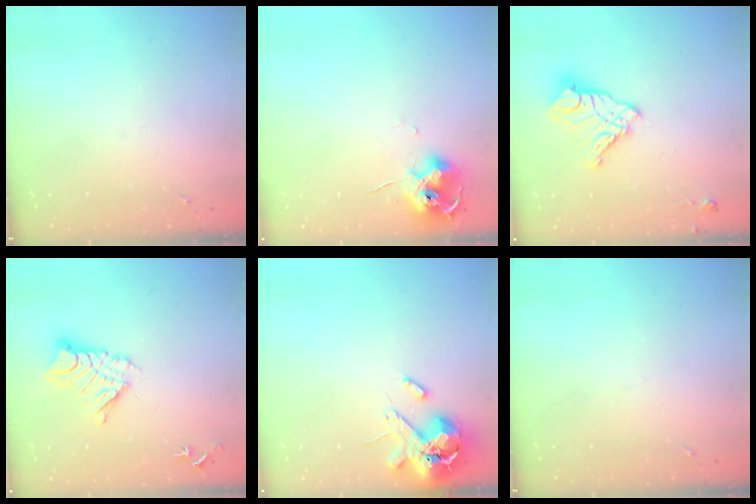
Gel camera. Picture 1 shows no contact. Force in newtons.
{"total": 10.6, "press": 10.5, "slide": 0.8}
{"total": 13.5, "press": 13.4, "slide": 1.3}
{"total": 11.9, "press": 11.9, "slide": 1.1}
{"total": 12.8, "press": 12.6, "slide": 2.0}
{"total": 0.0}